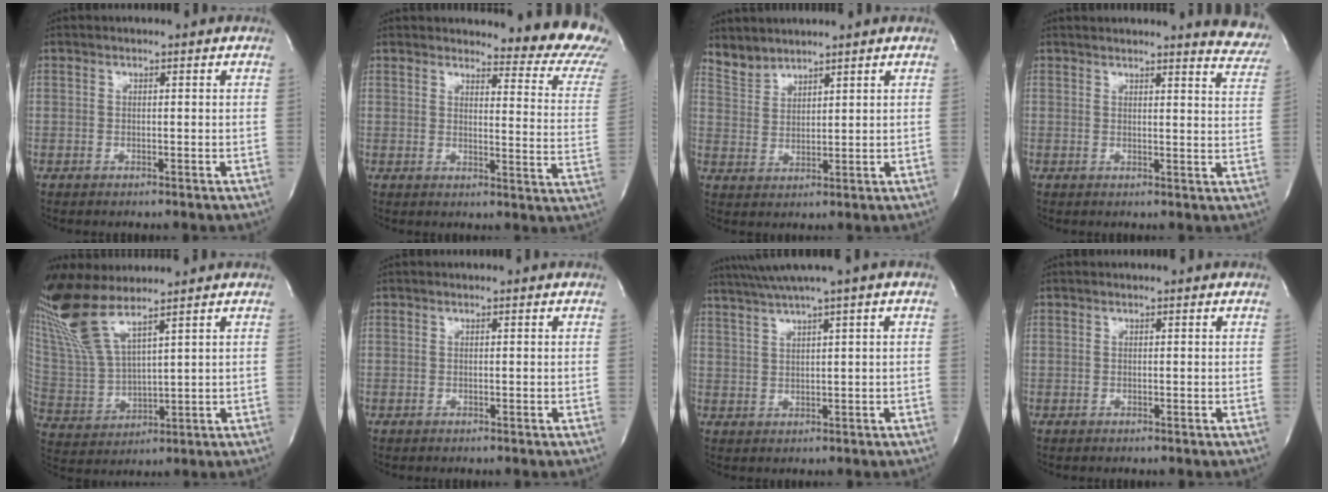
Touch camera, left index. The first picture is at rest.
{"total": 14.5, "force": [13.8, 1.7, 4.0], "torque": [-0.024, -0.098, 0.131]}
{"total": 4.2, "force": [4.0, 1.1, 0.0], "torque": [-0.005, 0.011, 0.089]}
{"total": 10.1, "force": [9.8, 1.0, 2.6], "torque": [-0.009, -0.041, 0.085]}
{"total": 12.9, "force": [9.6, 2.8, 8.2], "torque": [-0.194, 0.001, 0.200]}
{"total": 0.0}
{"total": 5.6, "force": [4.0, -1.4, 3.6], "torque": [-0.077, 0.016, 0.079]}
{"total": 0.0}